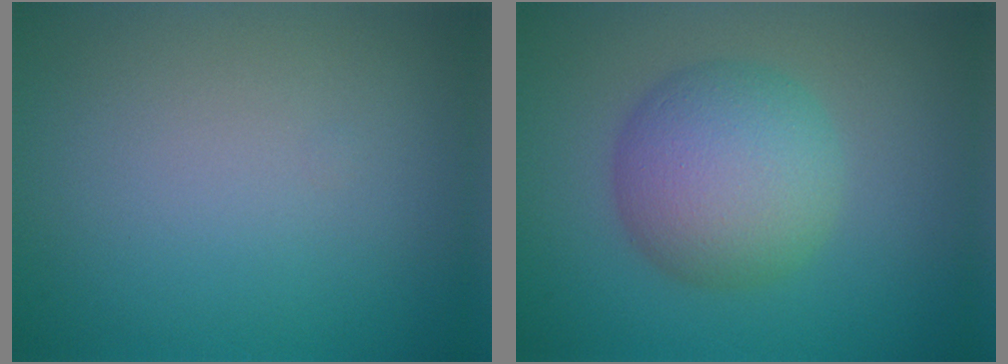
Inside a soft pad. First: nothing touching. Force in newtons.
{"total": 6.3, "press": 6.3, "slide": 0.1}